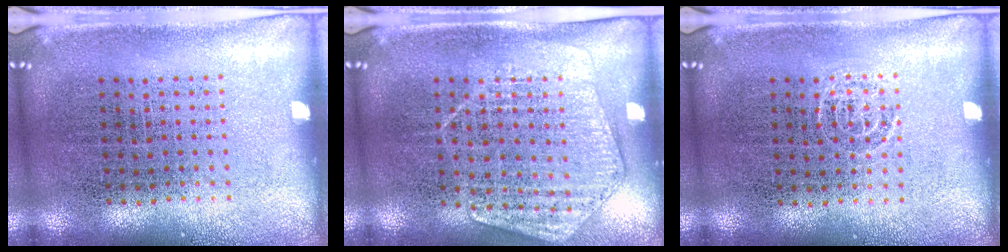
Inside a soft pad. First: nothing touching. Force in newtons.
{"total": 1.4, "press": 1.4, "slide": 0.2}
{"total": 0.6, "press": 0.5, "slide": 0.3}